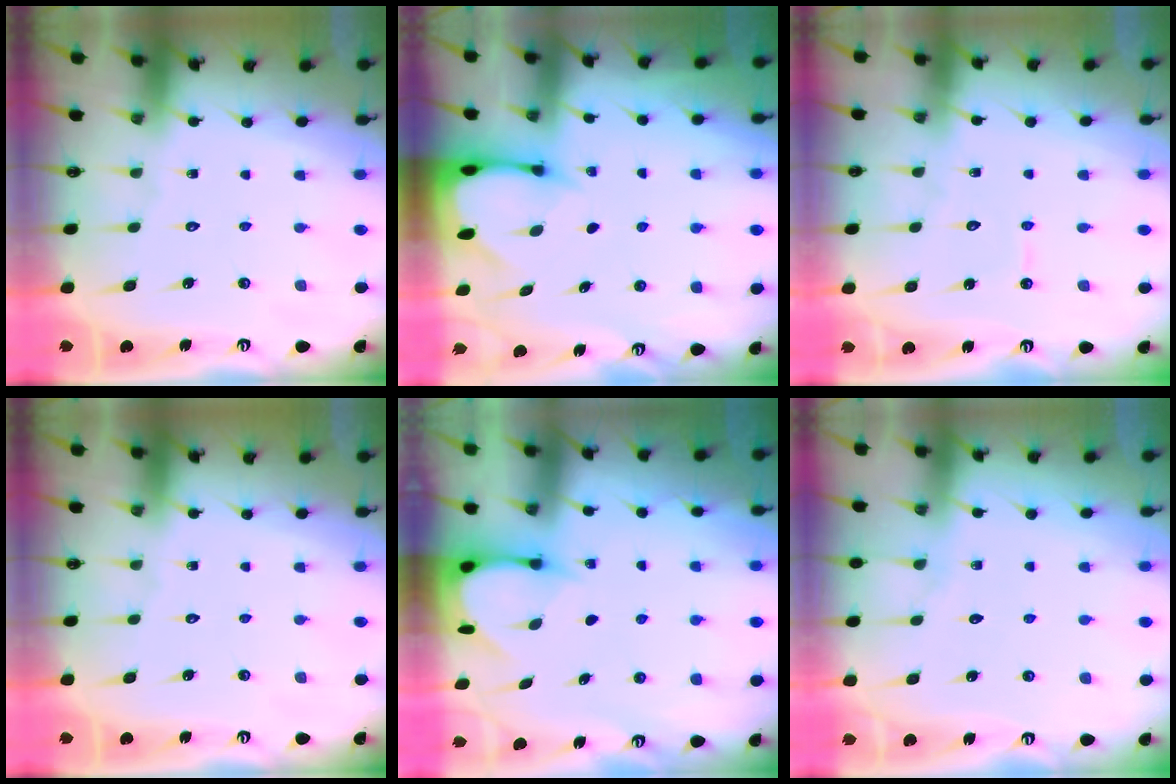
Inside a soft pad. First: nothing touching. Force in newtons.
{"total": 3.1, "press": 3.1, "slide": 0.4}
{"total": 2.8, "press": 2.8, "slide": 0.3}
{"total": 0.0}
{"total": 3.7, "press": 3.7, "slide": 0.3}
{"total": 5.6, "press": 5.6, "slide": 0.8}